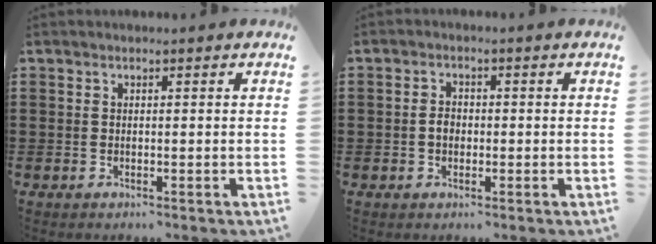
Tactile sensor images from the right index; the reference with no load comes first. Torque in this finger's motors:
{"motor_torque": [0.61, -0.50, 0.23, 0.06]}